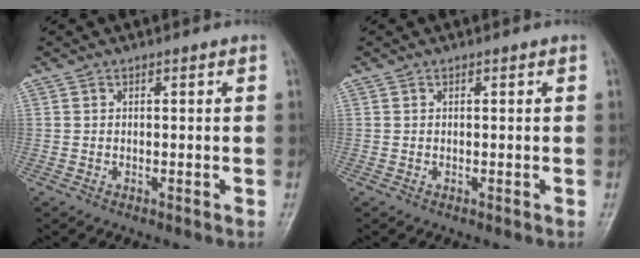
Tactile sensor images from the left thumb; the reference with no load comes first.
{"total": 0.0}